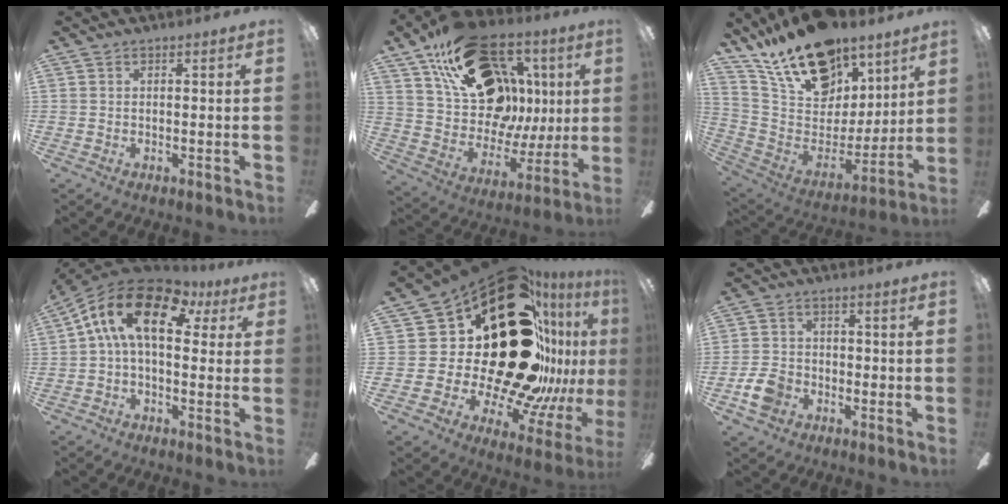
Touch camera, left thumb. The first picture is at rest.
{"total": 26.1, "force": [11.8, 16.9, 15.9], "torque": [-0.249, -0.039, 0.233]}
{"total": 21.8, "force": [15.6, 11.3, 10.1], "torque": [-0.180, -0.103, 0.284]}
{"total": 17.2, "force": [5.3, 8.8, 13.8], "torque": [-0.254, -0.006, 0.087]}
{"total": 42.6, "force": [9.8, 22.2, 35.0], "torque": [-0.538, -0.139, 0.241]}
{"total": 7.2, "force": [-3.0, 5.3, 3.7], "torque": [-0.090, 0.017, -0.057]}